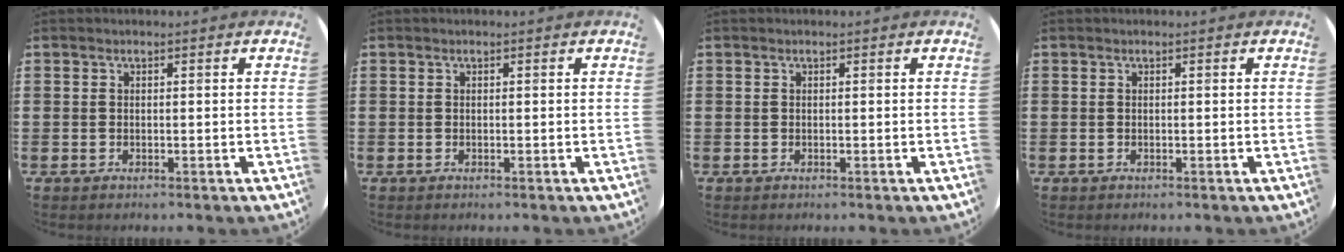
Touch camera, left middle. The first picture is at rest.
{"total": 0.0}
{"total": 0.0}
{"total": 0.0}